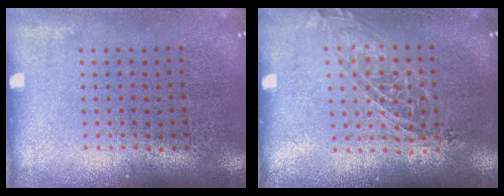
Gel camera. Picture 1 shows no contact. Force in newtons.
{"total": 1.4, "press": 1.2, "slide": 0.7}